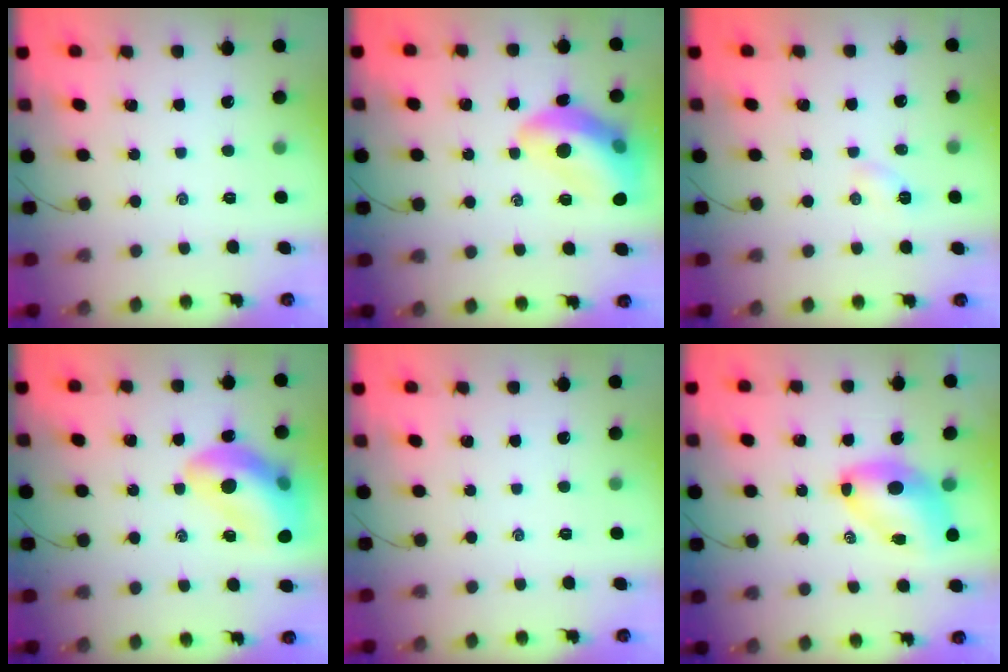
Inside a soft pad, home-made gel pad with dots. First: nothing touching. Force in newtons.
{"total": 15.8, "press": 15.6, "slide": 2.6}
{"total": 3.2, "press": 3.0, "slide": 0.9}
{"total": 17.5, "press": 17.1, "slide": 3.6}
{"total": 0.0}
{"total": 8.4, "press": 8.1, "slide": 2.3}